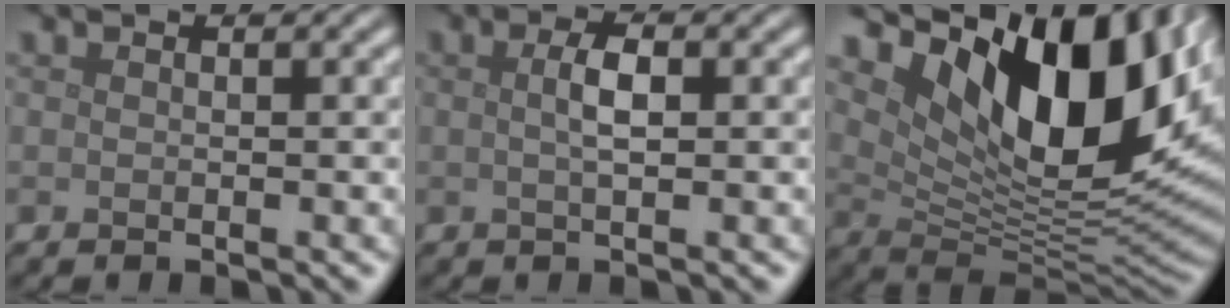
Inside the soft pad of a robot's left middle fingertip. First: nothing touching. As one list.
[{"total": 2.0, "force": [0.3, 0.6, 1.9], "torque": [-0.035, 0.005, 0.002]}, {"total": 14.6, "force": [6.1, 6.8, 11.4], "torque": [-0.184, -0.003, 0.112]}]